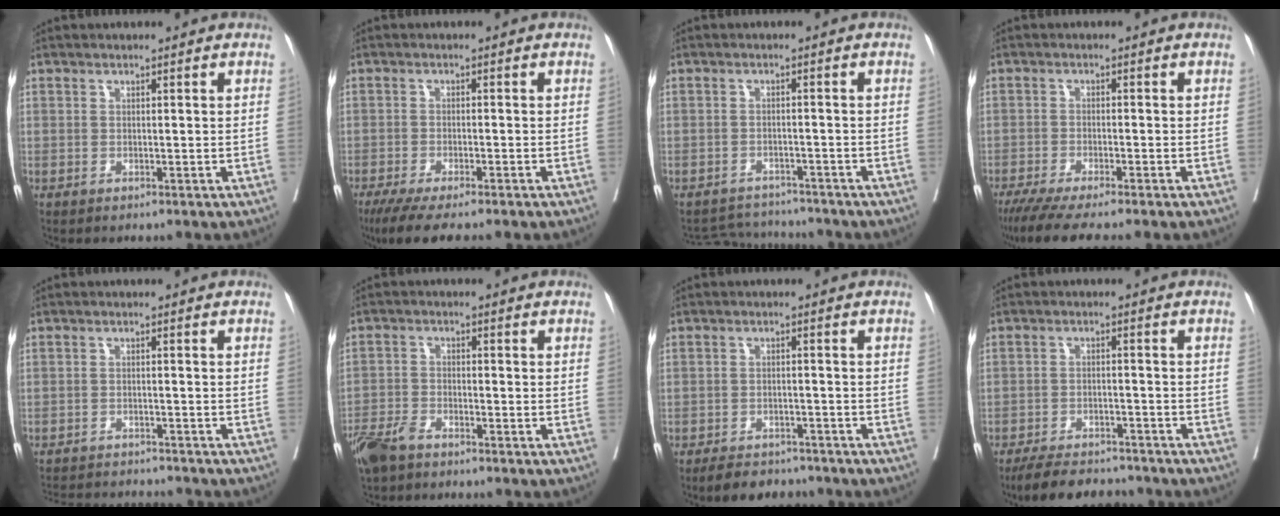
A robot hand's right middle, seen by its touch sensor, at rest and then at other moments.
{"total": 8.1, "force": [-6.6, 0.7, 4.7], "torque": [-0.061, -0.016, -0.103]}
{"total": 5.3, "force": [-5.2, 0.6, -0.5], "torque": [0.006, 0.007, -0.082]}
{"total": 8.7, "force": [-7.2, 0.0, 4.9], "torque": [-0.063, -0.021, -0.116]}
{"total": 10.7, "force": [-10.3, 1.5, 2.7], "torque": [-0.046, 0.001, -0.141]}
{"total": 5.4, "force": [-4.5, 1.8, 2.6], "torque": [-0.052, -0.008, -0.086]}
{"total": 6.7, "force": [-5.9, 2.5, 1.9], "torque": [-0.022, -0.003, -0.085]}
{"total": 10.0, "force": [-9.0, 2.6, 3.3], "torque": [-0.049, -0.002, -0.134]}